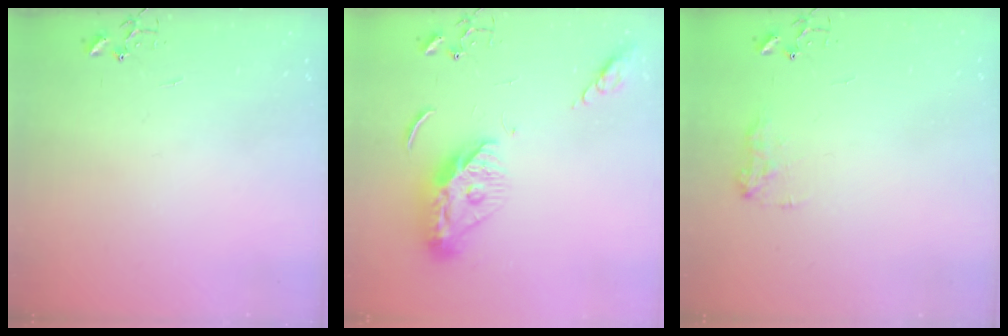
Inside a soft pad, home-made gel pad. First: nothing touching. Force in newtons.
{"total": 13.1, "press": 13.0, "slide": 1.3}
{"total": 7.9, "press": 7.9, "slide": 0.4}